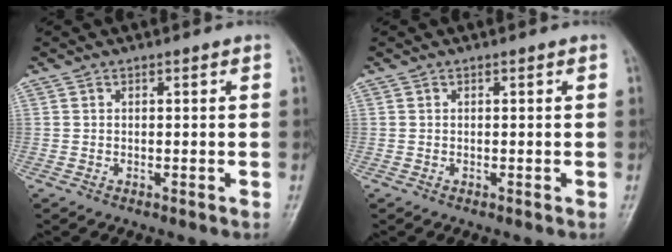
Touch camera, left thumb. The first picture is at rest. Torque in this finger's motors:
{"motor_torque": [0.00, 0.00, -0.01, -0.02, 0.00]}